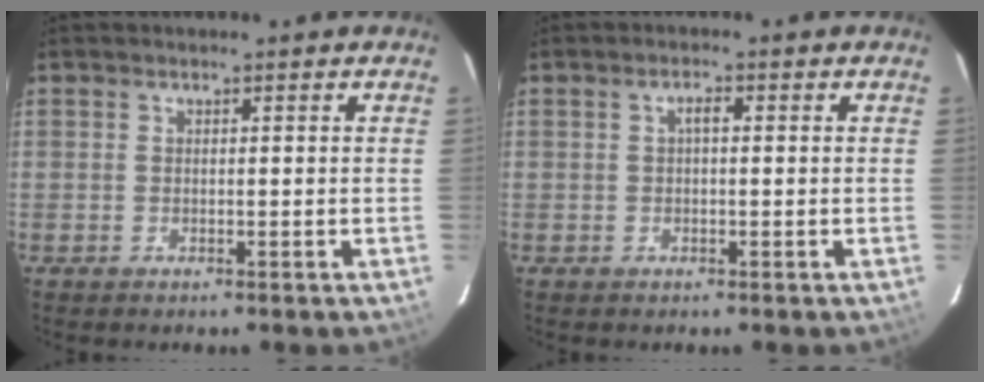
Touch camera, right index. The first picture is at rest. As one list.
[{"total": 1.6, "force": [0.2, 0.7, 1.5], "torque": [-0.028, 0.006, 0.002]}]